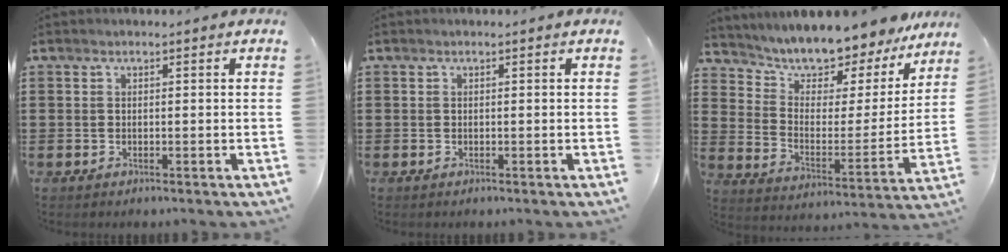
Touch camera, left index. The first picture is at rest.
{"total": 0.0}
{"total": 6.8, "force": [6.6, 1.3, 0.5], "torque": [-0.044, -0.066, 0.113]}